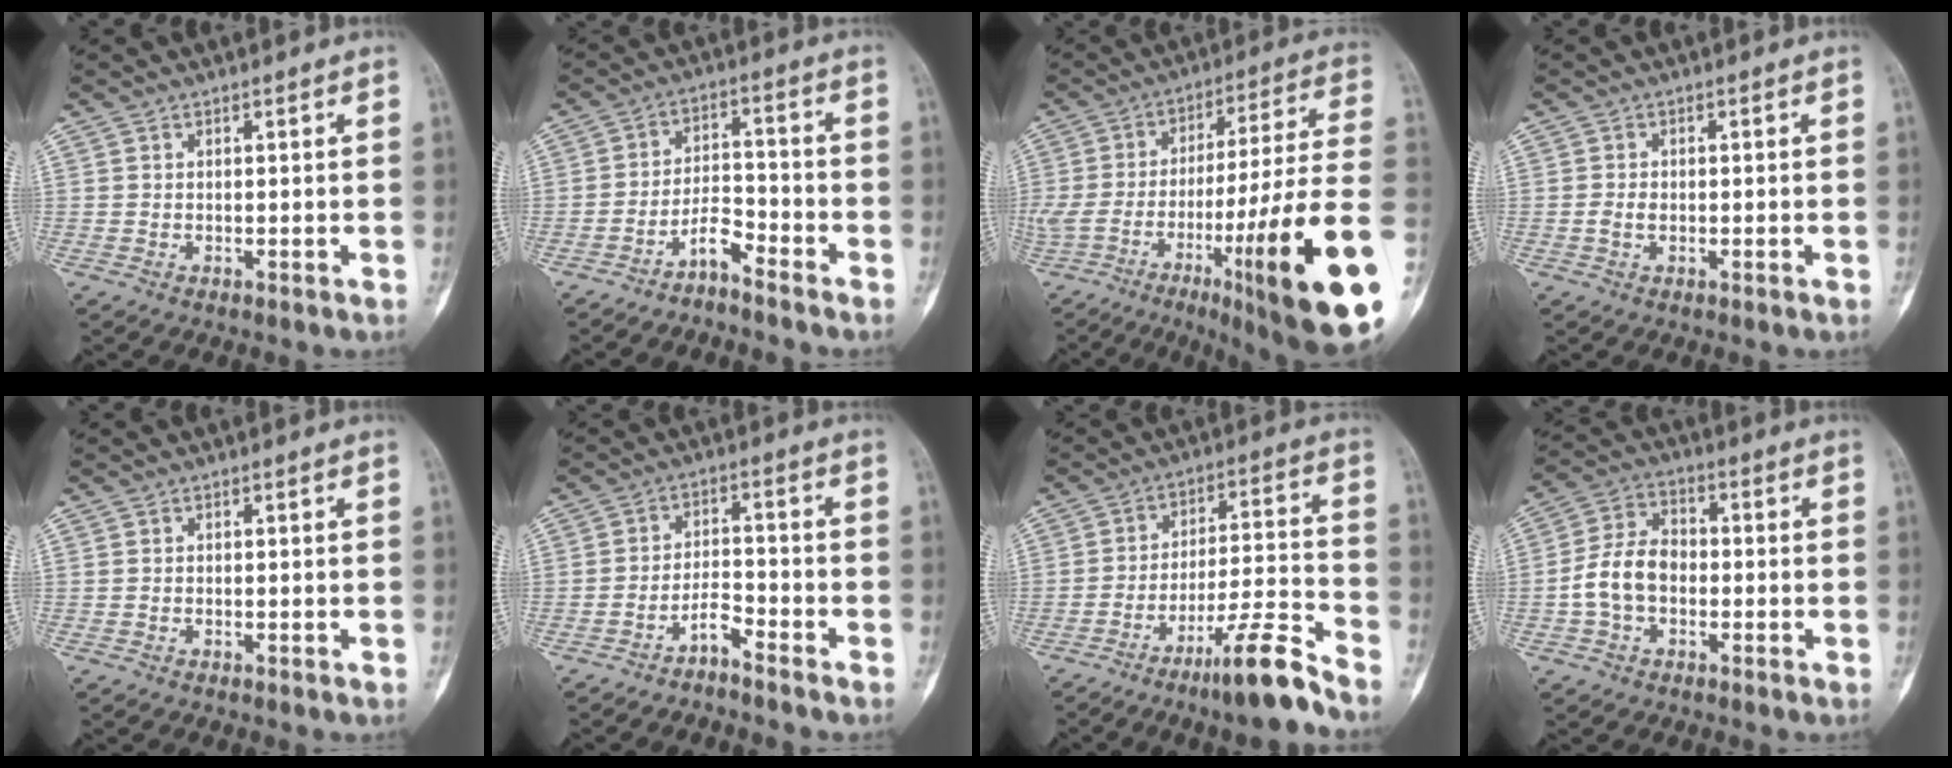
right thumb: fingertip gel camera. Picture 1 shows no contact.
{"total": 4.8, "force": [-4.0, 1.2, 2.4], "torque": [-0.037, 0.046, -0.076]}
{"total": 30.1, "force": [-10.1, 3.6, 28.2], "torque": [-0.416, 0.030, -0.158]}
{"total": 1.7, "force": [-0.3, 1.0, 1.3], "torque": [-0.025, 0.002, -0.006]}
{"total": 0.0}
{"total": 3.6, "force": [-3.1, 0.6, 1.7], "torque": [-0.028, 0.033, -0.060]}
{"total": 12.4, "force": [-9.2, 0.7, 8.3], "torque": [-0.134, 0.071, -0.155]}
{"total": 8.9, "force": [-1.7, 6.2, 6.2], "torque": [-0.113, 0.031, -0.041]}